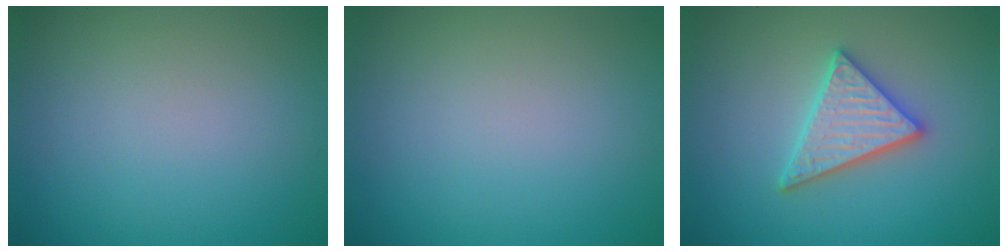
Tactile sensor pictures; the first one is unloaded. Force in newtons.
{"total": 0.0}
{"total": 4.4, "press": 4.4, "slide": 0.4}